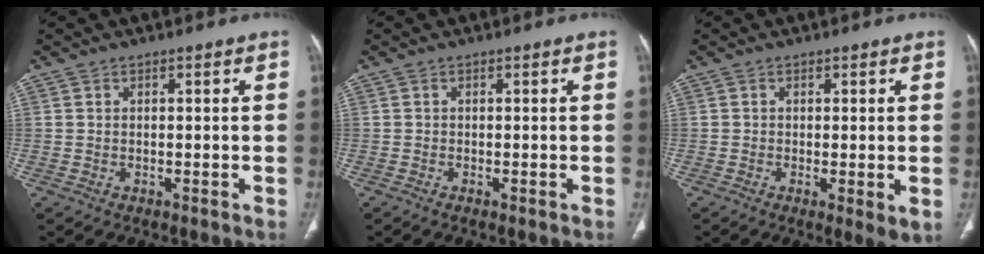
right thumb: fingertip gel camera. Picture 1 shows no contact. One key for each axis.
{"total": 0.5, "fx": -0.3, "fy": 0.2, "fz": 0.4, "tx": -0.011, "ty": -0.001, "tz": -0.006}
{"total": 3.8, "fx": -0.7, "fy": 1.1, "fz": 3.6, "tx": -0.061, "ty": -0.014, "tz": -0.013}